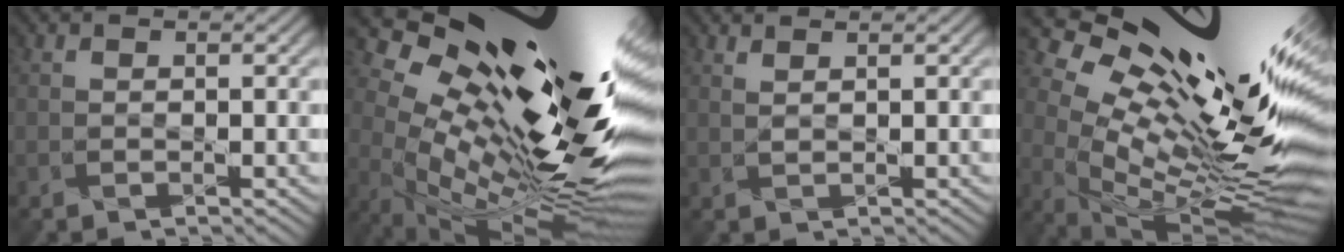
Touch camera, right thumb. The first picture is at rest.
{"total": 19.5, "force": [6.7, 6.6, 17.1], "torque": [-0.254, 0.007, 0.109]}
{"total": 1.5, "force": [1.3, 0.4, 0.7], "torque": [-0.007, -0.002, 0.021]}
{"total": 18.9, "force": [8.0, 6.0, 16.1], "torque": [-0.242, 0.016, 0.131]}